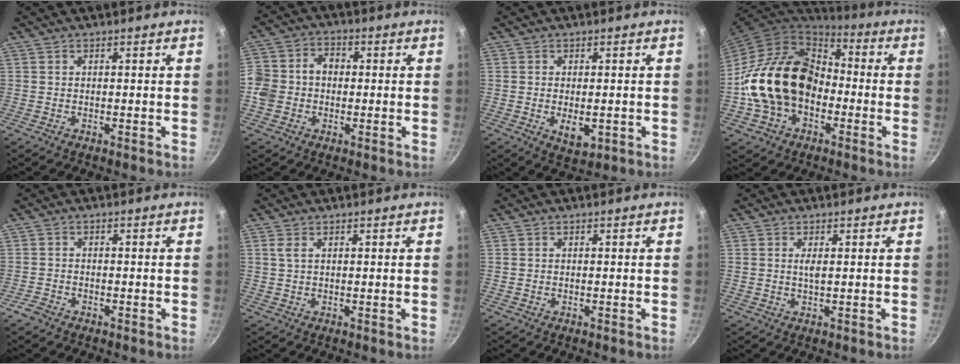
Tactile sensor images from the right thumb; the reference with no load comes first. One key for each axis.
{"total": 8.1, "fx": -0.8, "fy": 6.7, "fz": 4.4, "tx": -0.061, "ty": 0.023, "tz": -0.031}
{"total": 4.7, "fx": -0.9, "fy": 2.6, "fz": 3.9, "tx": -0.056, "ty": -0.008, "tz": -0.007}
{"total": 20.7, "fx": -3.3, "fy": 15.4, "fz": 13.4, "tx": -0.218, "ty": 0.055, "tz": -0.066}
{"total": 2.2, "fx": -1.7, "fy": 1.1, "fz": 0.8, "tx": -0.026, "ty": 0.015, "tz": -0.033}
{"total": 1.3, "fx": 0.6, "fy": 0.3, "fz": 1.1, "tx": -0.022, "ty": -0.002, "tz": 0.010}
{"total": 0.0}
{"total": 1.6, "fx": 0.4, "fy": 0.4, "fz": 1.5, "tx": -0.027, "ty": -0.002, "tz": 0.007}